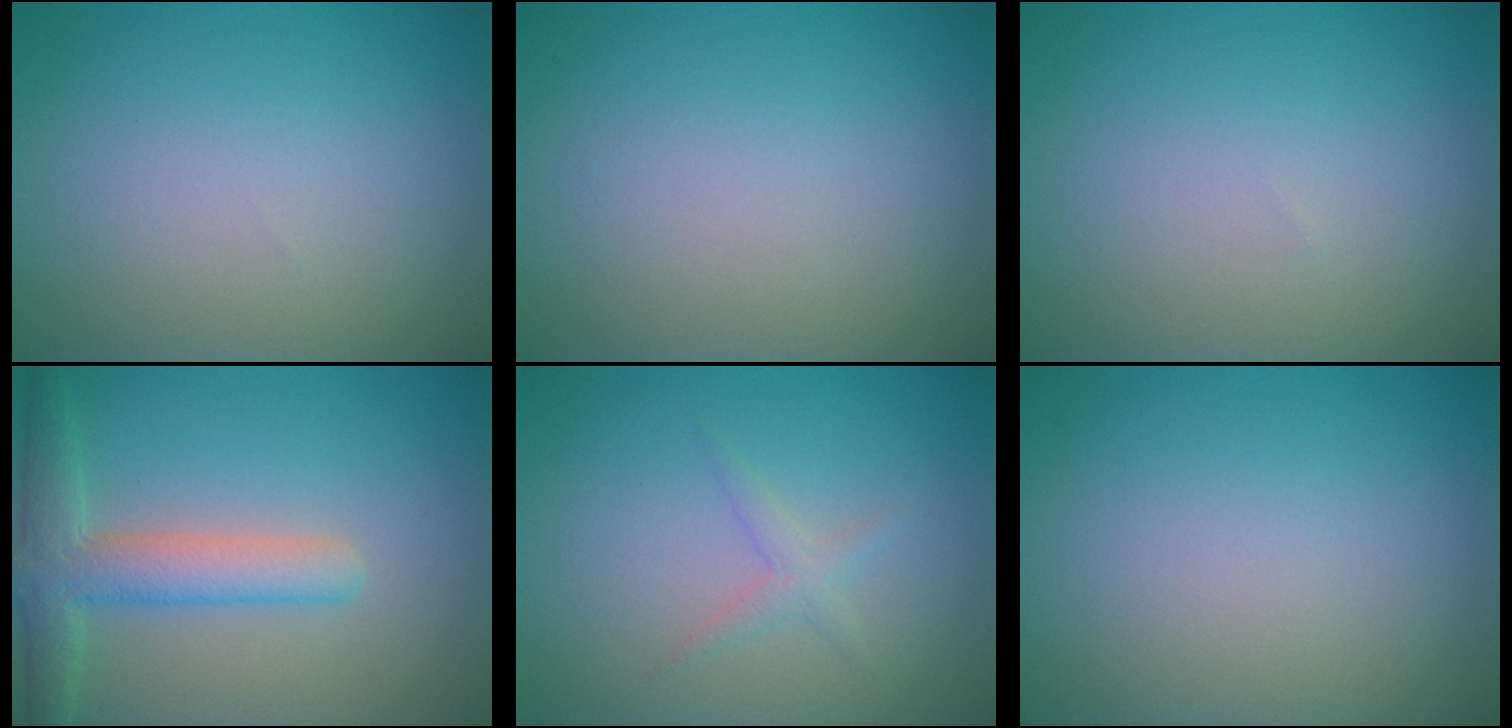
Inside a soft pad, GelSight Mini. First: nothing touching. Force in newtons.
{"total": 0.0}
{"total": 0.0}
{"total": 4.5, "press": 4.5, "slide": 0.5}
{"total": 1.2, "press": 1.2, "slide": 0.1}
{"total": 0.0}